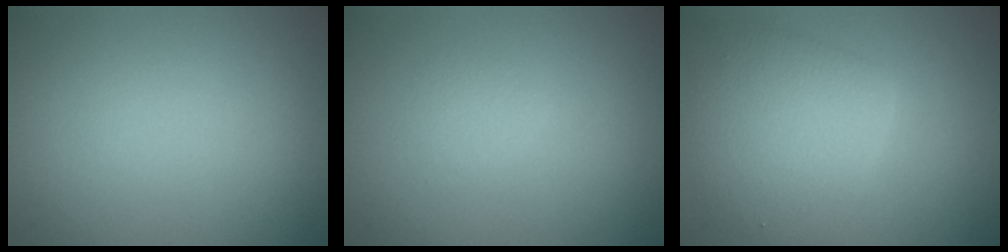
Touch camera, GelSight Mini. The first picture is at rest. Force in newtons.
{"total": 0.9, "press": 0.9, "slide": 0.1}
{"total": 5.3, "press": 5.3, "slide": 0.1}